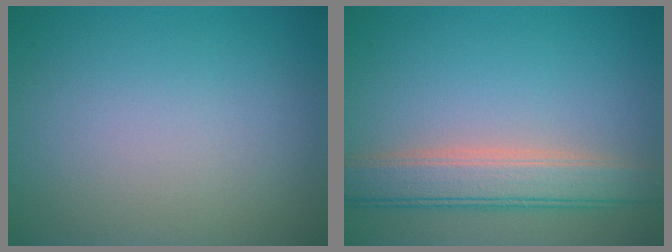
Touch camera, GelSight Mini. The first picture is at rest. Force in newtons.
{"total": 5.0, "press": 5.0, "slide": 0.2}